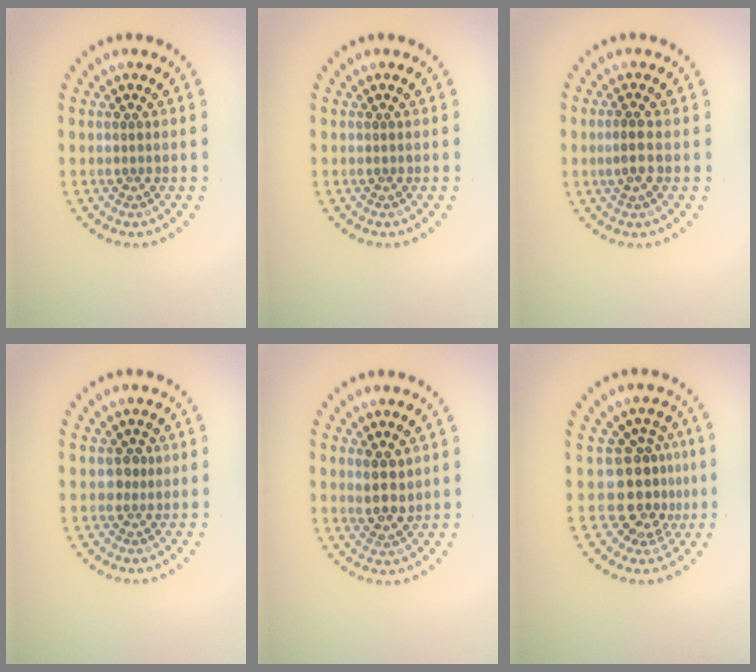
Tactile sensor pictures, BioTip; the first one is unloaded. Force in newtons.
{"total": 0.0}
{"total": 1.6, "press": 1.5, "slide": 0.5}
{"total": 1.2, "press": 0.9, "slide": 0.8}
{"total": 2.5, "press": 2.2, "slide": 1.1}
{"total": 4.1, "press": 3.0, "slide": 2.7}